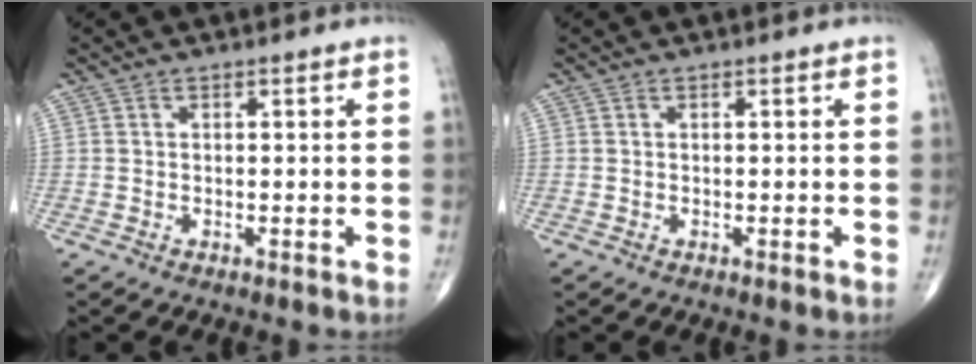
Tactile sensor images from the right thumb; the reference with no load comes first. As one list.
[{"total": 0.0}]